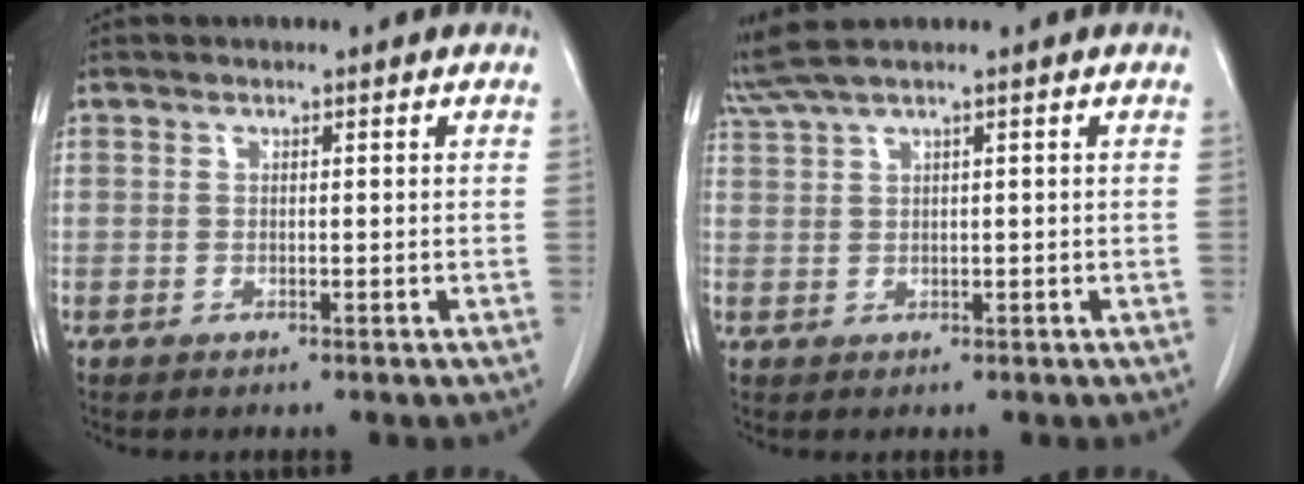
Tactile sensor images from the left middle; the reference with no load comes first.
{"total": 3.5, "force": [2.7, -0.4, 2.2], "torque": [-0.061, 0.028, 0.061]}